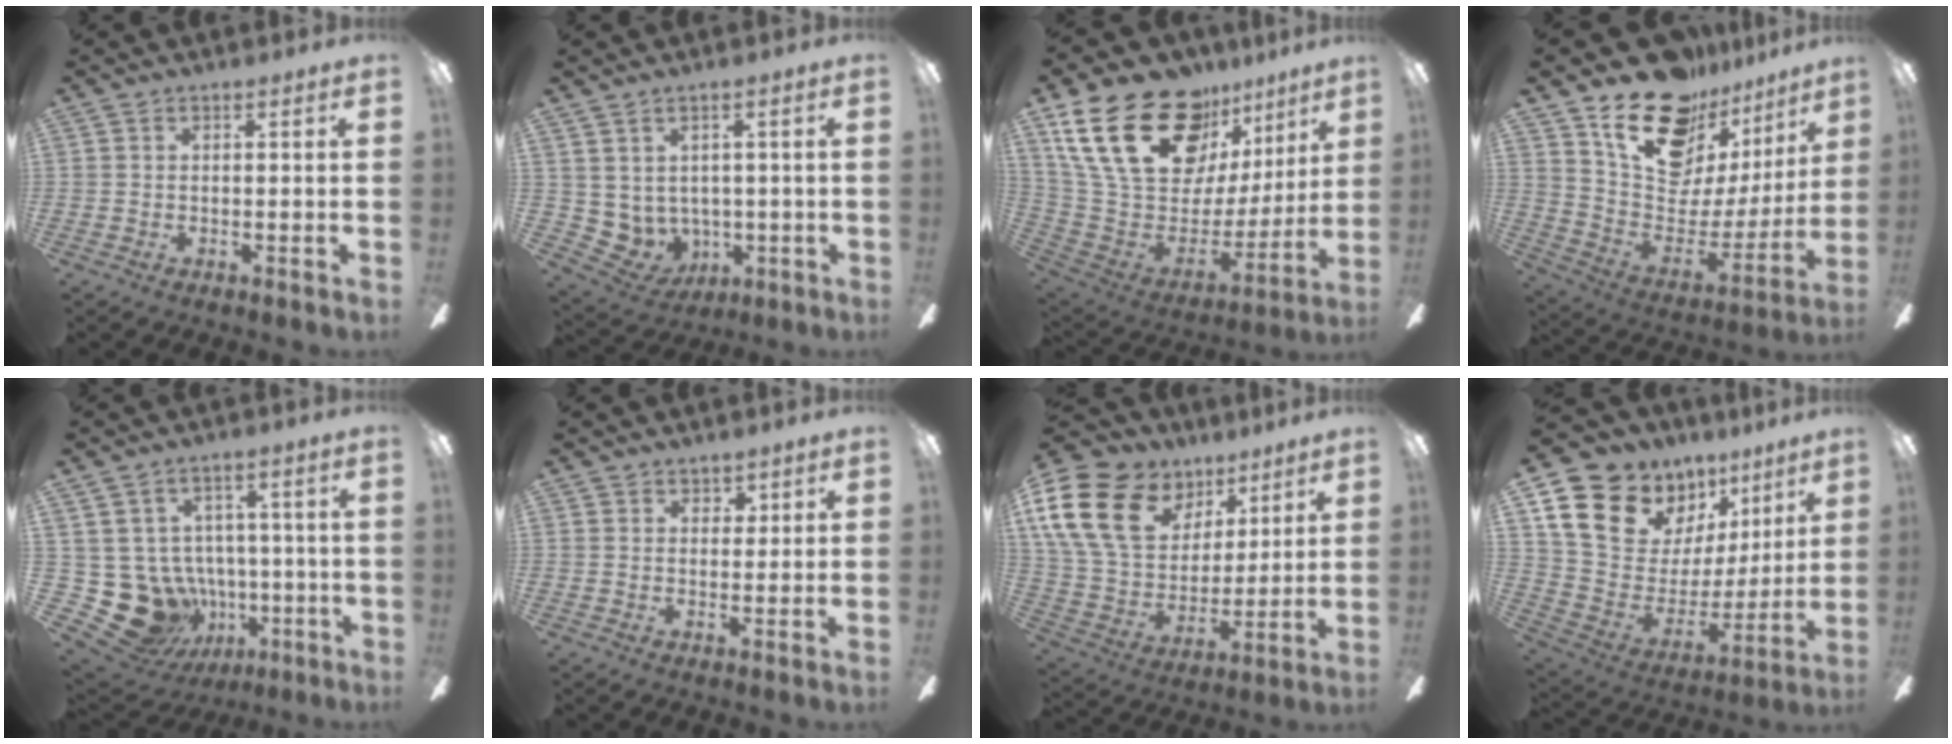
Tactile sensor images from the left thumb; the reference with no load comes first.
{"total": 5.2, "force": [2.6, 4.4, 0.7], "torque": [-0.050, -0.025, 0.055]}
{"total": 28.9, "force": [16.7, 15.7, 17.7], "torque": [-0.333, -0.089, 0.317]}
{"total": 21.3, "force": [15.5, 11.2, 9.2], "torque": [-0.151, -0.115, 0.282]}
{"total": 14.5, "force": [-4.1, 12.4, 6.1], "torque": [-0.153, 0.008, -0.048]}
{"total": 2.6, "force": [1.9, 1.7, 0.2], "torque": [0.007, -0.006, 0.032]}
{"total": 22.6, "force": [10.5, 15.4, 12.7], "torque": [-0.275, -0.037, 0.191]}
{"total": 17.9, "force": [10.7, 12.4, 7.2], "torque": [-0.134, -0.063, 0.211]}